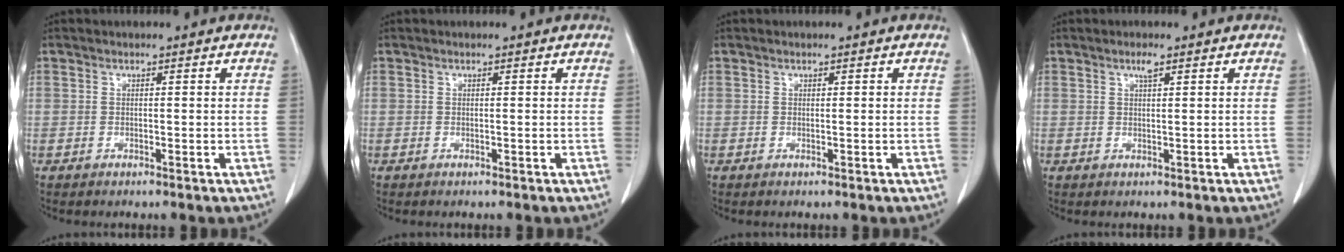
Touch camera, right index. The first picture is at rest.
{"total": 0.0}
{"total": 0.0}
{"total": 1.4, "force": [0.9, 0.1, 1.1], "torque": [-0.022, 0.001, 0.017]}